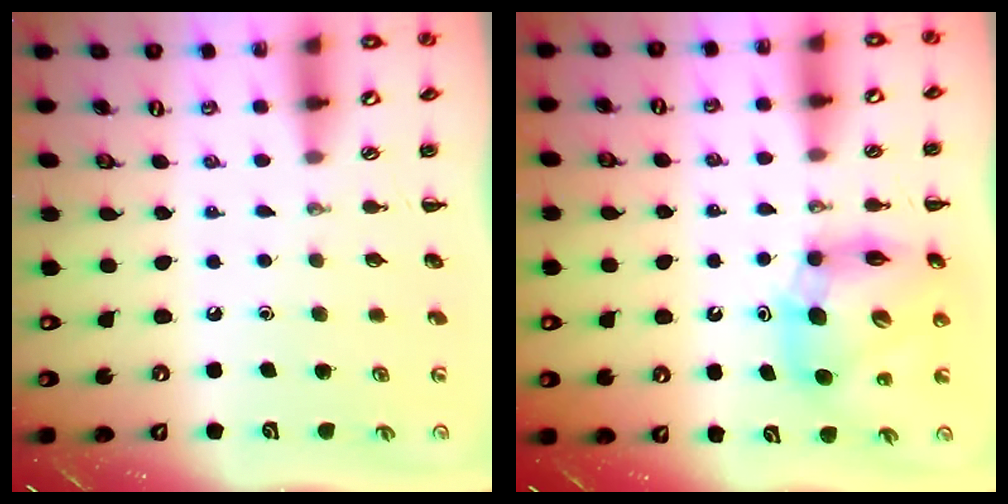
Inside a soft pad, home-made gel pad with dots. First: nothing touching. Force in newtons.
{"total": 11.6, "press": 11.1, "slide": 3.1}